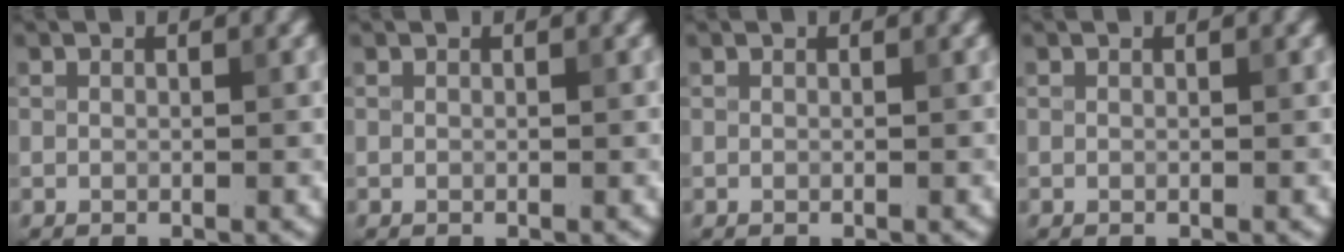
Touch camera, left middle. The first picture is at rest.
{"total": 0.0}
{"total": 0.0}
{"total": 0.0}